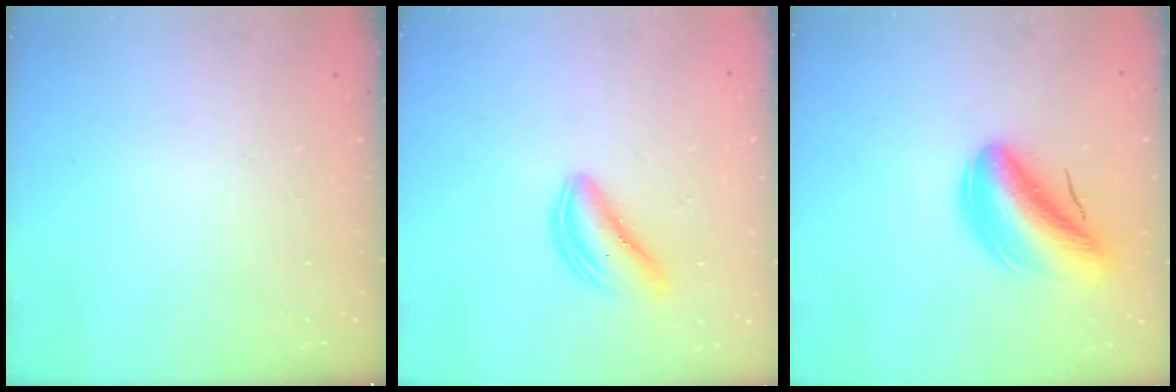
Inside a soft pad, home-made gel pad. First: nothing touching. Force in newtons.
{"total": 5.8, "press": 5.8, "slide": 0.3}
{"total": 14.1, "press": 13.6, "slide": 4.0}